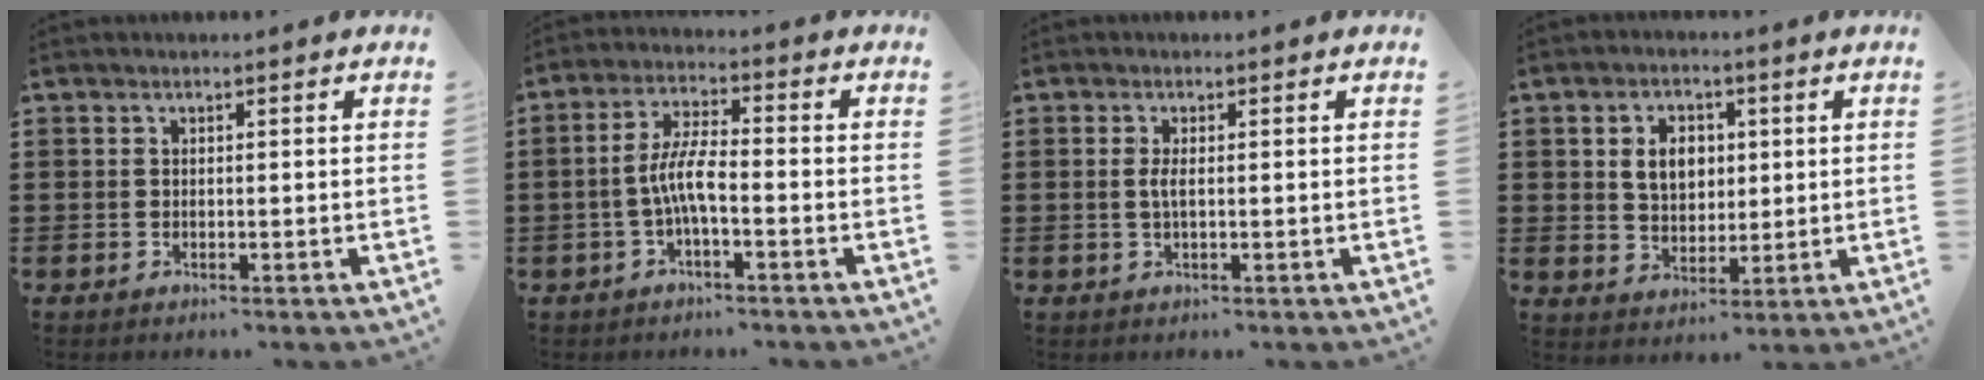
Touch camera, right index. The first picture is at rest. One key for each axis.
{"total": 6.0, "fx": -1.6, "fy": 1.4, "fz": 5.6, "tx": -0.126, "ty": -0.006, "tz": -0.037}
{"total": 1.8, "fx": 0.0, "fy": 0.4, "fz": 1.8, "tx": -0.042, "ty": -0.004, "tz": -0.003}
{"total": 5.3, "fx": 1.1, "fy": 4.0, "fz": 3.3, "tx": -0.071, "ty": 0.012, "tz": 0.014}